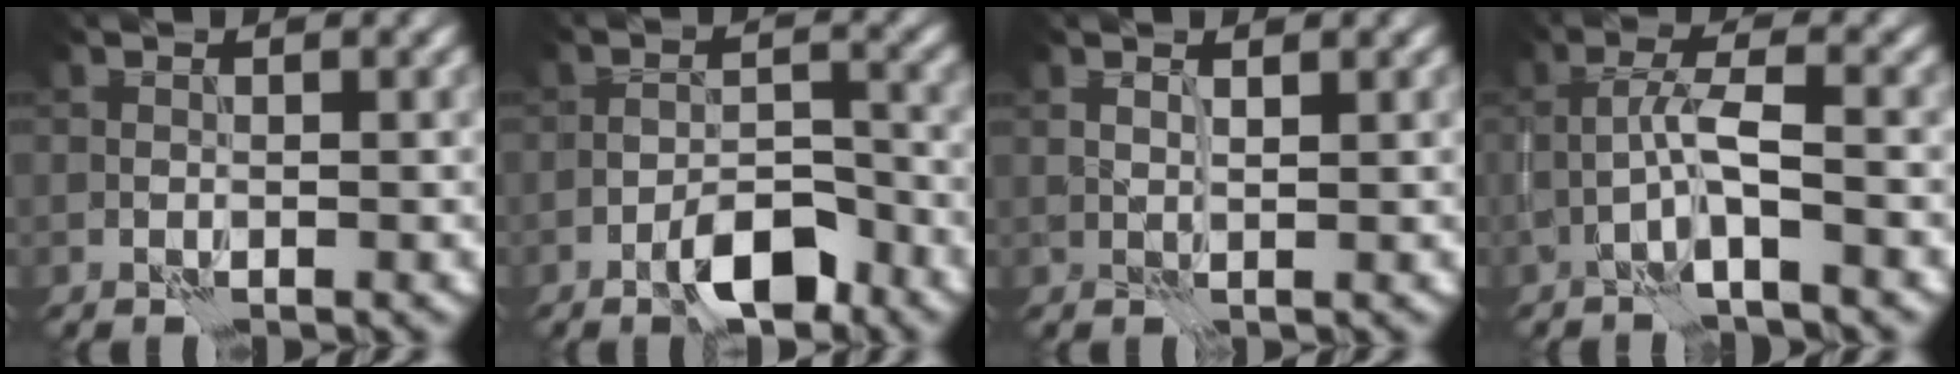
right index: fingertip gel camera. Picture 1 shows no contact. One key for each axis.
{"total": 4.6, "fx": -3.1, "fy": 1.4, "fz": 3.1, "tx": -0.042, "ty": 0.010, "tz": -0.051}
{"total": 1.5, "fx": 1.3, "fy": -0.8, "fz": -0.3, "tx": 0.003, "ty": -0.002, "tz": 0.026}
{"total": 2.7, "fx": -1.0, "fy": -0.4, "fz": 2.5, "tx": -0.050, "ty": 0.015, "tz": -0.025}